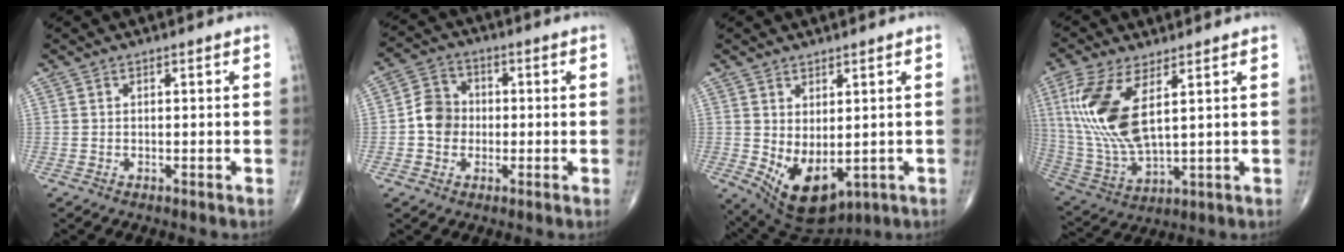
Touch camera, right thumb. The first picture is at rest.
{"total": 6.6, "force": [-0.7, 5.8, 3.1], "torque": [-0.034, 0.018, -0.024]}
{"total": 10.4, "force": [-1.2, 5.8, 8.5], "torque": [-0.130, -0.009, 0.011]}
{"total": 15.5, "force": [4.7, 6.3, 13.3], "torque": [-0.297, -0.019, 0.105]}